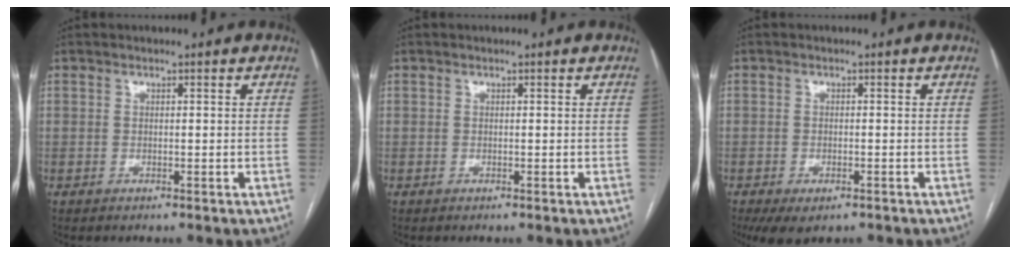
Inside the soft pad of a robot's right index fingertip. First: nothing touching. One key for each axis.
{"total": 0.0}
{"total": 5.0, "fx": -3.2, "fy": 2.1, "fz": 3.2, "tx": -0.052, "ty": -0.009, "tz": -0.048}